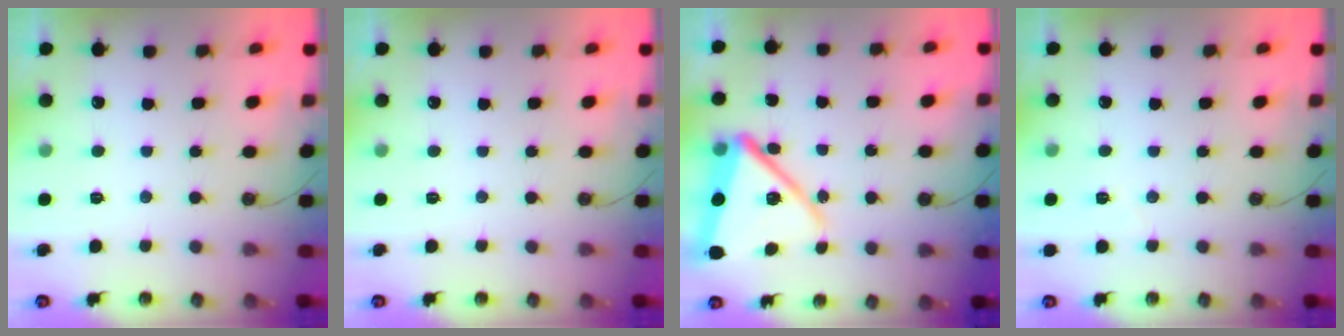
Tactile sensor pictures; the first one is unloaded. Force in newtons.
{"total": 0.0}
{"total": 16.9, "press": 16.9, "slide": 1.5}
{"total": 1.6, "press": 1.4, "slide": 0.6}